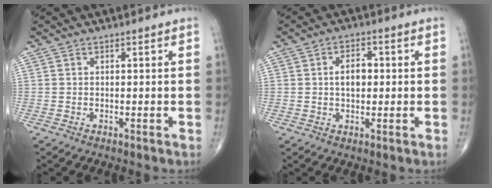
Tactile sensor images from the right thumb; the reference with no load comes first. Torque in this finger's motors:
{"motor_torque": [0.31, 1.50, 0.22, 0.25, 0.00]}